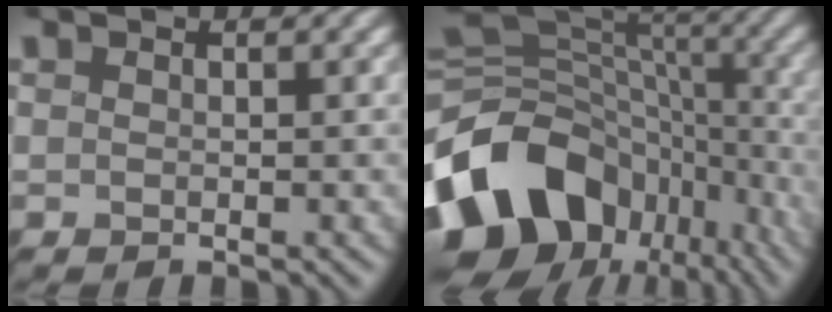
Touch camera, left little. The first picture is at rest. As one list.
[{"total": 15.6, "force": [-7.3, 11.0, 8.4], "torque": [-0.196, -0.008, -0.128]}]